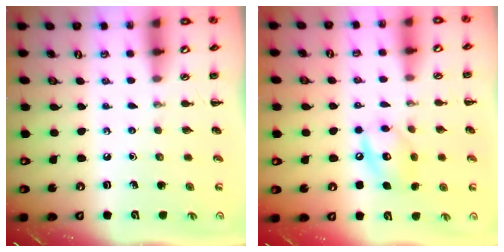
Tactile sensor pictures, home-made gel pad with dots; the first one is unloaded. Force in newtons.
{"total": 10.4, "press": 10.3, "slide": 1.5}